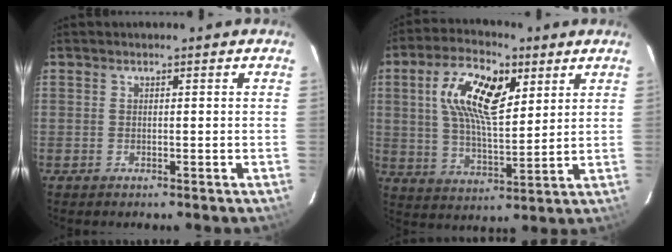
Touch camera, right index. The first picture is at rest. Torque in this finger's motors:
{"motor_torque": [0.45, 0.27, 0.74, 0.21]}